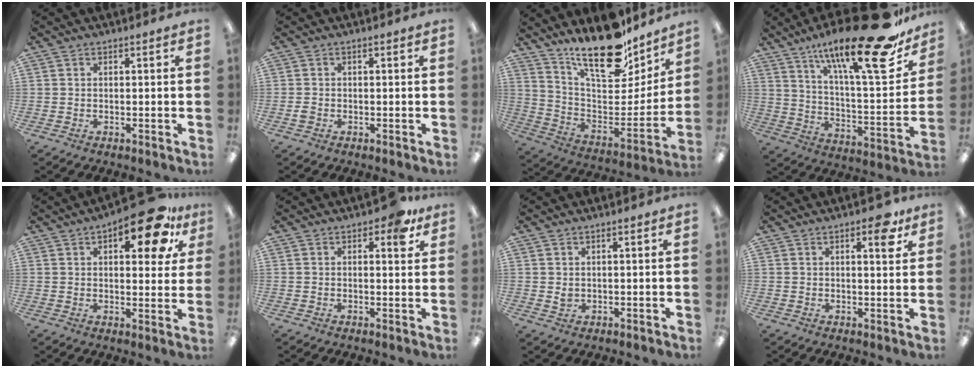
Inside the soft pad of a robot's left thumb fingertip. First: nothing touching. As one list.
[{"total": 1.2, "force": [-0.5, 0.9, 0.7], "torque": [-0.014, 0.003, -0.010]}, {"total": 22.7, "force": [18.0, 8.5, 11.1], "torque": [-0.170, -0.124, 0.311]}, {"total": 25.6, "force": [17.6, 5.5, 17.8], "torque": [-0.275, -0.116, 0.280]}, {"total": 14.4, "force": [7.5, 5.8, 10.9], "torque": [-0.130, -0.030, 0.114]}, {"total": 5.5, "force": [3.1, 2.4, 3.8], "torque": [-0.043, -0.007, 0.047]}, {"total": 1.6, "force": [0.5, 1.2, 0.9], "torque": [-0.019, 0.004, 0.008]}, {"total": 6.4, "force": [3.6, 2.4, 4.7], "torque": [-0.054, -0.013, 0.053]}]